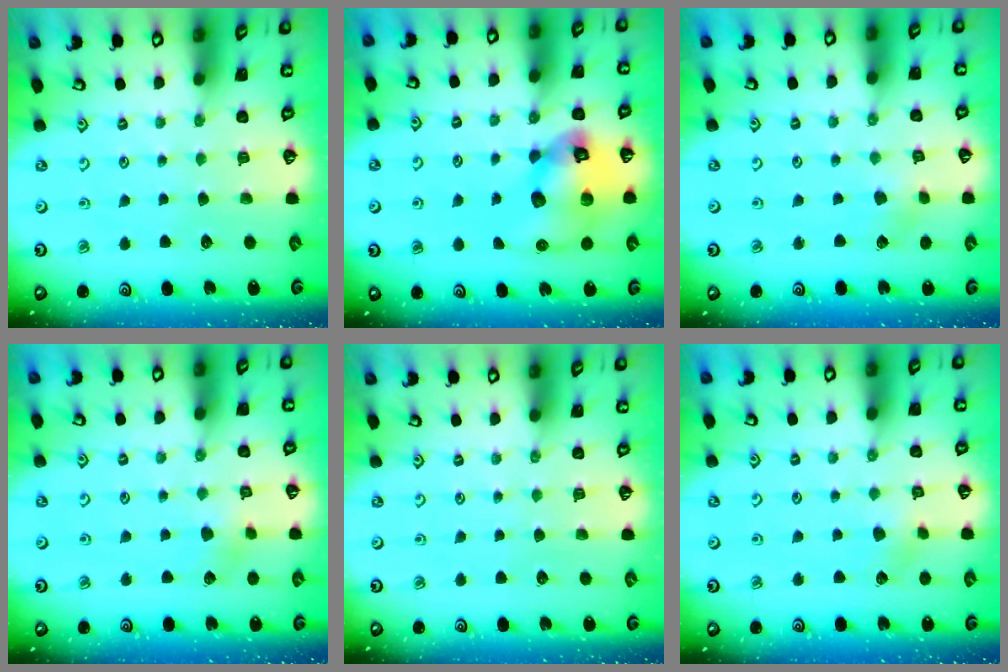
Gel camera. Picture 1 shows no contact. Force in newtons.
{"total": 16.0, "press": 15.8, "slide": 2.4}
{"total": 3.4, "press": 3.3, "slide": 0.4}
{"total": 2.9, "press": 2.9, "slide": 0.3}
{"total": 0.0}
{"total": 3.0, "press": 3.0, "slide": 0.3}